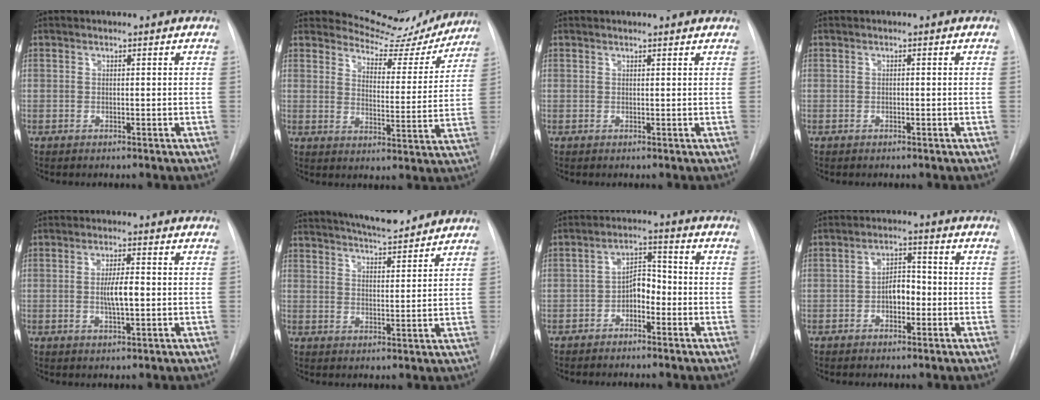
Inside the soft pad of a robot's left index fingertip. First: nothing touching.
{"total": 12.4, "force": [12.1, 2.8, 0.3], "torque": [0.005, -0.030, 0.146]}
{"total": 3.2, "force": [3.1, 0.4, 0.8], "torque": [-0.013, 0.013, 0.029]}
{"total": 0.0}
{"total": 4.4, "force": [-0.3, 0.8, 4.3], "torque": [-0.078, -0.002, -0.004]}
{"total": 11.1, "force": [10.2, 1.3, 4.2], "torque": [-0.070, 0.005, 0.149]}
{"total": 4.8, "force": [-2.1, 2.6, 3.5], "torque": [-0.060, 0.019, -0.040]}
{"total": 4.3, "force": [-1.2, 2.4, 3.4], "torque": [-0.054, 0.015, -0.022]}